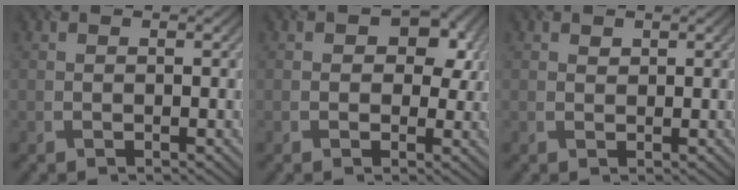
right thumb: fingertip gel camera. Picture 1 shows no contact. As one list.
[{"total": 4.5, "force": [1.3, 3.3, 2.8], "torque": [-0.030, -0.005, 0.008]}, {"total": 0.7, "force": [0.5, 0.4, 0.1], "torque": [-0.002, -0.003, 0.012]}]